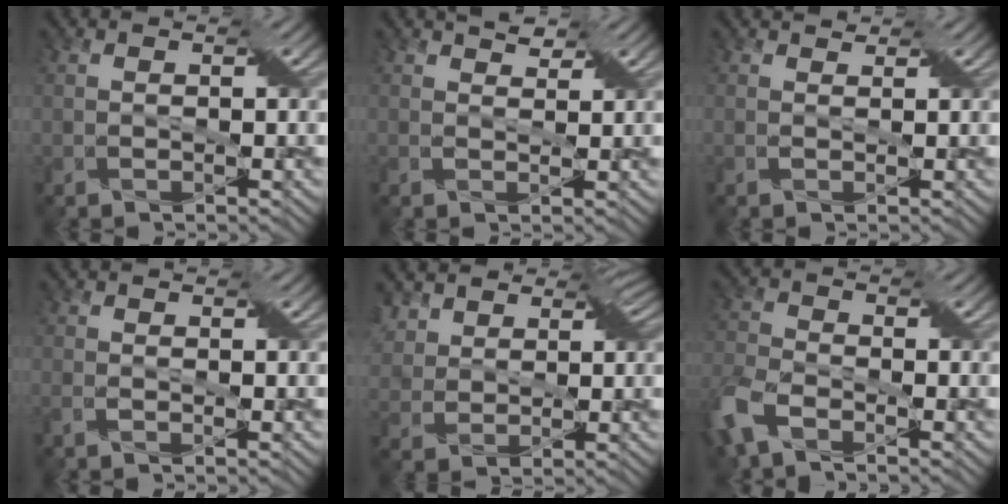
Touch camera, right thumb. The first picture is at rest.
{"total": 2.3, "force": [1.8, 0.9, 1.1], "torque": [-0.025, 0.002, 0.030]}
{"total": 1.3, "force": [0.9, 0.7, 0.6], "torque": [-0.018, 0.002, 0.015]}
{"total": 1.4, "force": [-0.7, 0.5, 1.0], "torque": [-0.028, 0.000, -0.016]}
{"total": 6.5, "force": [3.7, 4.4, 3.0], "torque": [-0.088, 0.012, 0.066]}
{"total": 7.1, "force": [-4.3, 3.4, 4.4], "torque": [-0.113, -0.012, -0.099]}